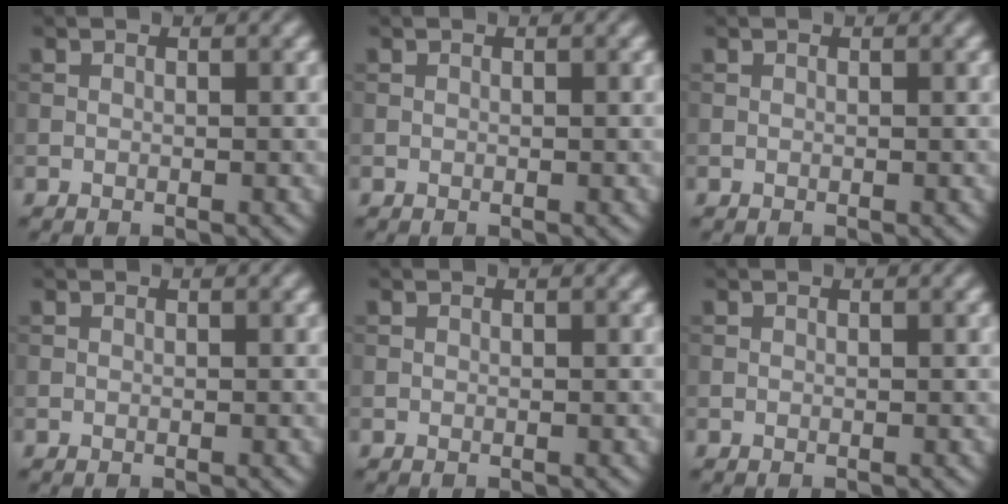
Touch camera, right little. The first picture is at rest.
{"total": 0.0}
{"total": 0.0}
{"total": 0.0}
{"total": 0.0}
{"total": 0.0}